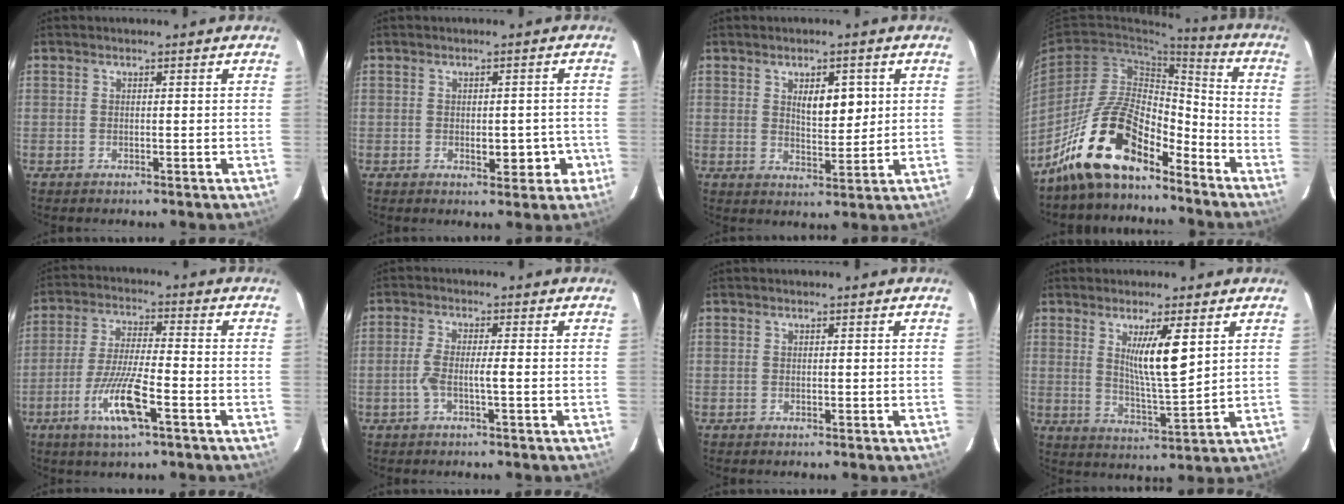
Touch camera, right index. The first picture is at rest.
{"total": 5.2, "force": [-1.7, 2.8, 4.0], "torque": [-0.041, 0.012, -0.015]}
{"total": 5.8, "force": [1.8, 2.5, 5.0], "torque": [-0.081, 0.000, 0.035]}
{"total": 14.8, "force": [-11.3, 5.1, 8.2], "torque": [-0.155, 0.020, -0.209]}
{"total": 10.5, "force": [-4.8, 1.3, 9.3], "torque": [-0.183, -0.013, -0.087]}
{"total": 3.9, "force": [-1.0, 0.6, 3.8], "torque": [-0.080, 0.012, -0.017]}
{"total": 0.0}
{"total": 8.3, "force": [3.0, 0.8, 7.7], "torque": [-0.136, -0.015, 0.056]}